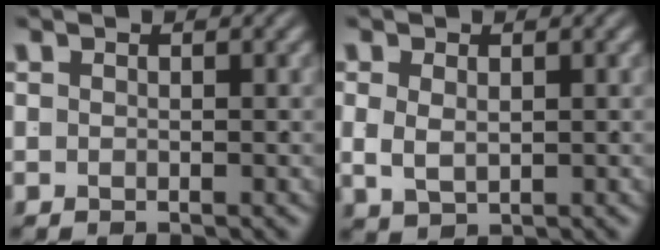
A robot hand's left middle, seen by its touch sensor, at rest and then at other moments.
{"total": 2.5, "force": [0.3, 1.8, 1.6], "torque": [-0.039, -0.006, 0.018]}